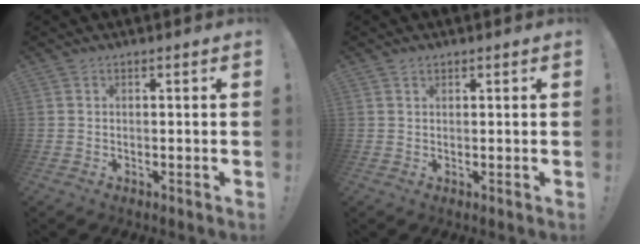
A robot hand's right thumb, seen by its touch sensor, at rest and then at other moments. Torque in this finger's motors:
{"motor_torque": [0.09, 0.38, 0.40, -0.04, -0.02]}